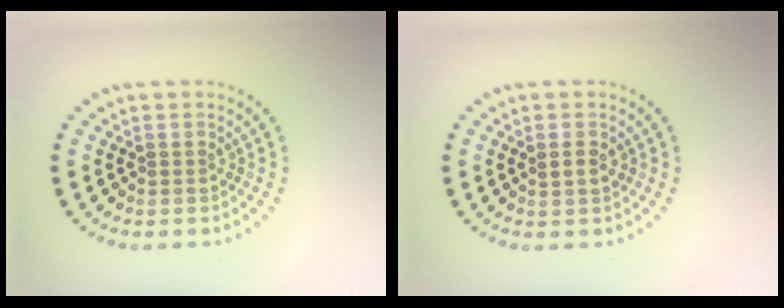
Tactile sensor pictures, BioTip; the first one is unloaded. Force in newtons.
{"total": 1.2, "press": 1.1, "slide": 0.5}